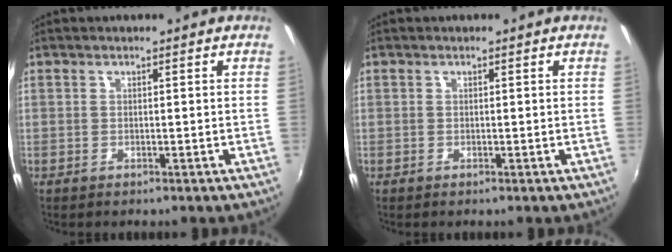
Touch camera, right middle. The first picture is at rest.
{"total": 0.0}